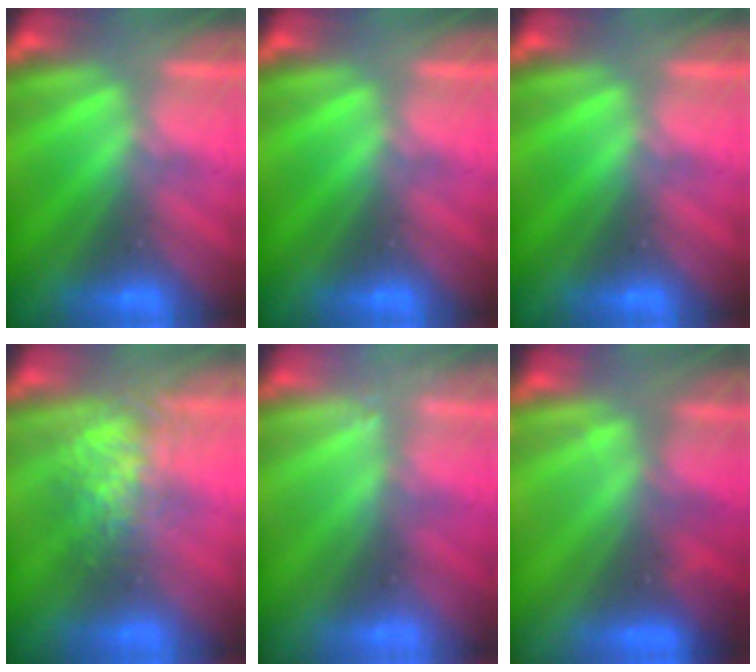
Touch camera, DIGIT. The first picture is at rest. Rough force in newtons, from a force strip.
{"total": 0.0}
{"total": 0.0}
{"total": 3.8}
{"total": 2.4}
{"total": 3.8}